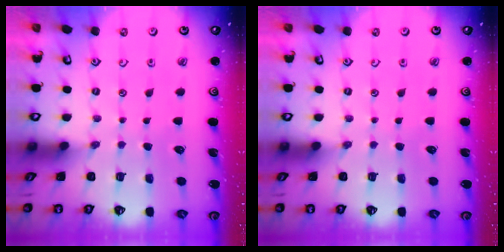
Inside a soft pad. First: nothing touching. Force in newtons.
{"total": 0.0}